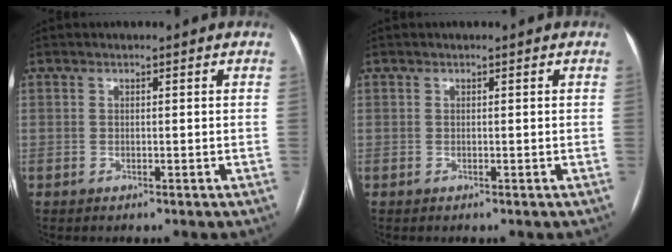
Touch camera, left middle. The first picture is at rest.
{"total": 0.0}